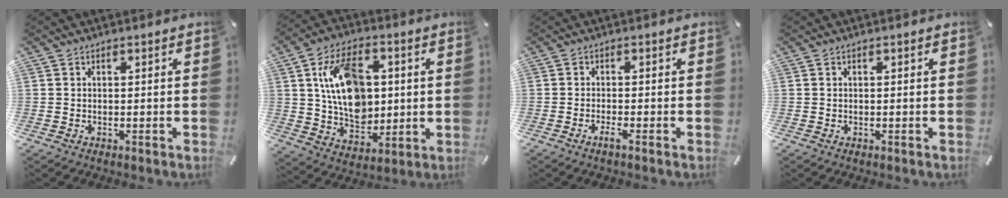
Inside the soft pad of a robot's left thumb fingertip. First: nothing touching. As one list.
[{"total": 15.6, "force": [2.7, 11.0, 10.8], "torque": [-0.193, 0.008, 0.049]}, {"total": 2.0, "force": [-1.3, 0.3, 1.6], "torque": [-0.027, 0.000, -0.023]}, {"total": 0.0}]